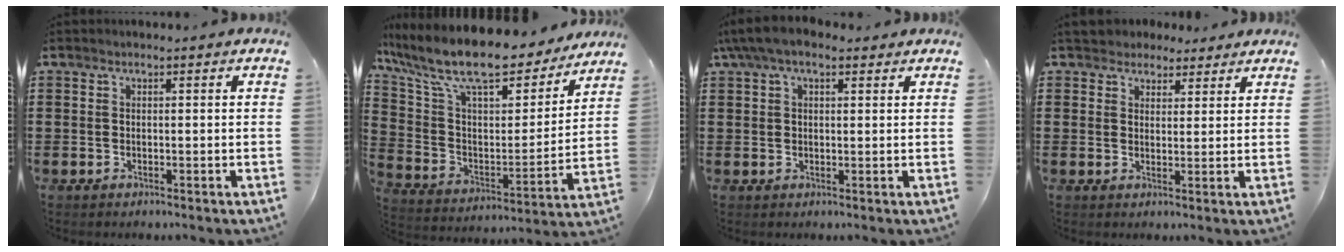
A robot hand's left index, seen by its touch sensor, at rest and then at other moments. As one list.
[{"total": 12.6, "force": [10.3, 2.8, 6.8], "torque": [-0.165, -0.066, 0.176]}, {"total": 5.3, "force": [3.4, 2.2, 3.5], "torque": [-0.076, 0.008, 0.062]}, {"total": 3.6, "force": [2.8, 2.2, -0.4], "torque": [-0.010, 0.005, 0.055]}]